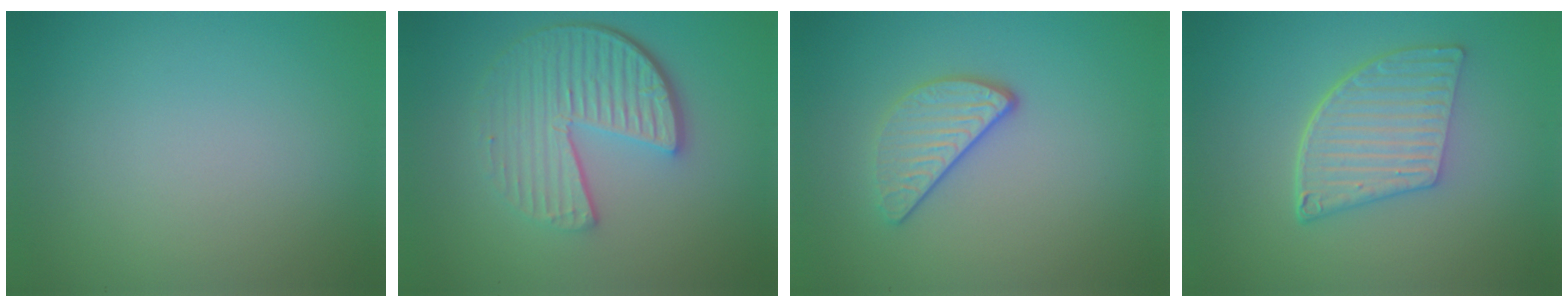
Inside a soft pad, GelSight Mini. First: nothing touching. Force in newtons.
{"total": 6.2, "press": 4.4, "slide": 4.3}
{"total": 3.0, "press": 2.5, "slide": 1.6}
{"total": 5.8, "press": 4.2, "slide": 3.9}